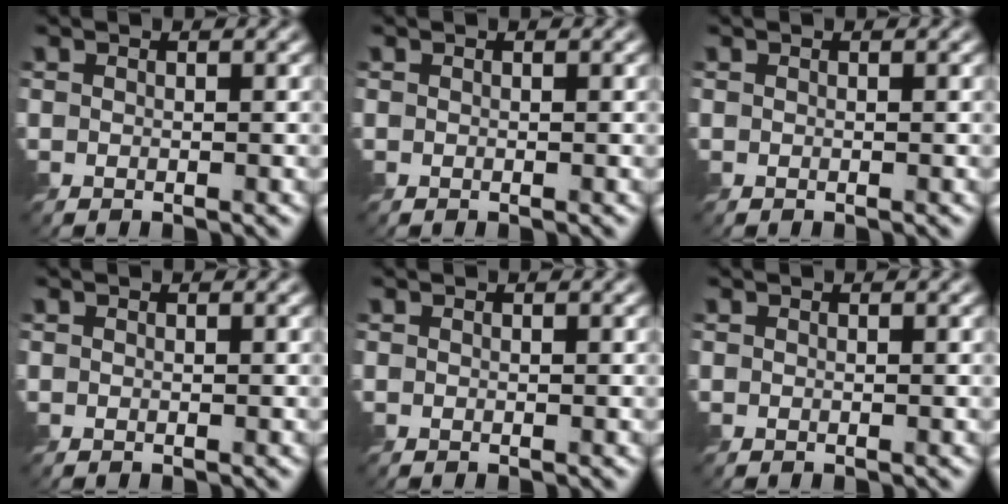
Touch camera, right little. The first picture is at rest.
{"total": 0.0}
{"total": 0.0}
{"total": 0.0}
{"total": 0.0}
{"total": 0.0}